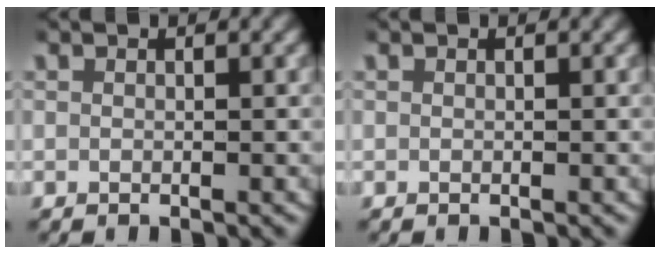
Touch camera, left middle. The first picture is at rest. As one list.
[{"total": 0.0}]